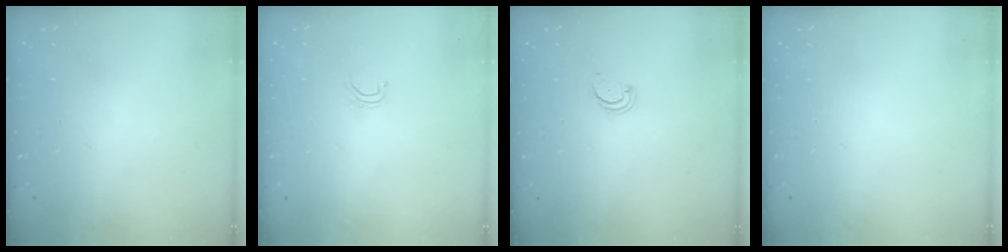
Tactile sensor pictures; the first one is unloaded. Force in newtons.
{"total": 3.8, "press": 3.8, "slide": 0.2}
{"total": 2.4, "press": 2.3, "slide": 0.5}
{"total": 0.0}